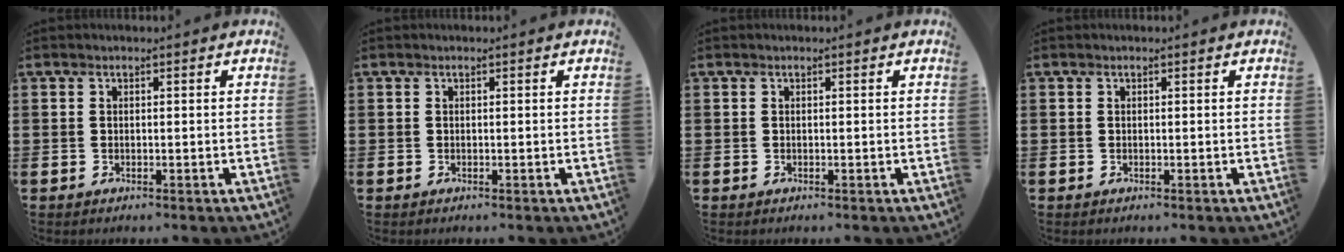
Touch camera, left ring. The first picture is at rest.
{"total": 0.0}
{"total": 0.0}
{"total": 0.0}